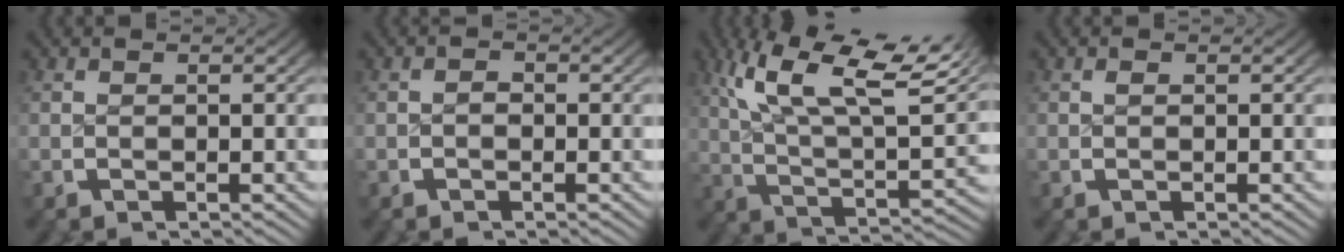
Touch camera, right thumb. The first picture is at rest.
{"total": 0.7, "force": [-0.4, 0.4, 0.3], "torque": [-0.005, -0.002, -0.010]}
{"total": 12.1, "force": [4.8, 6.1, 9.4], "torque": [-0.152, 0.001, 0.069]}
{"total": 0.0}